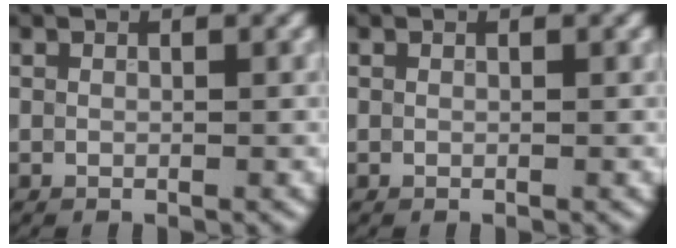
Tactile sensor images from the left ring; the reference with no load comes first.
{"total": 0.0}